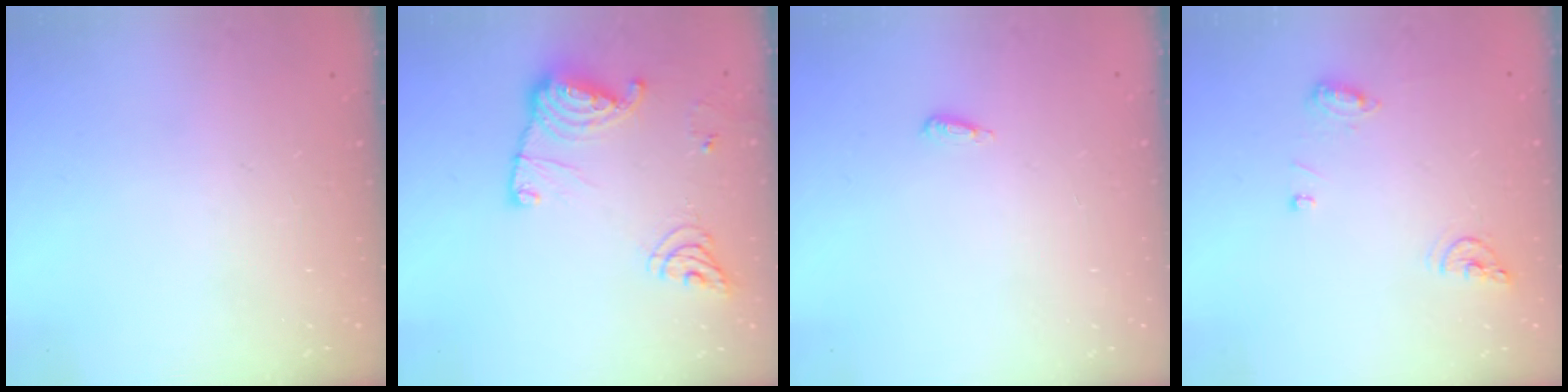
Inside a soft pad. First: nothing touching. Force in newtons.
{"total": 14.9, "press": 14.9, "slide": 1.3}
{"total": 6.6, "press": 3.9, "slide": 5.3}
{"total": 7.9, "press": 7.9, "slide": 0.8}